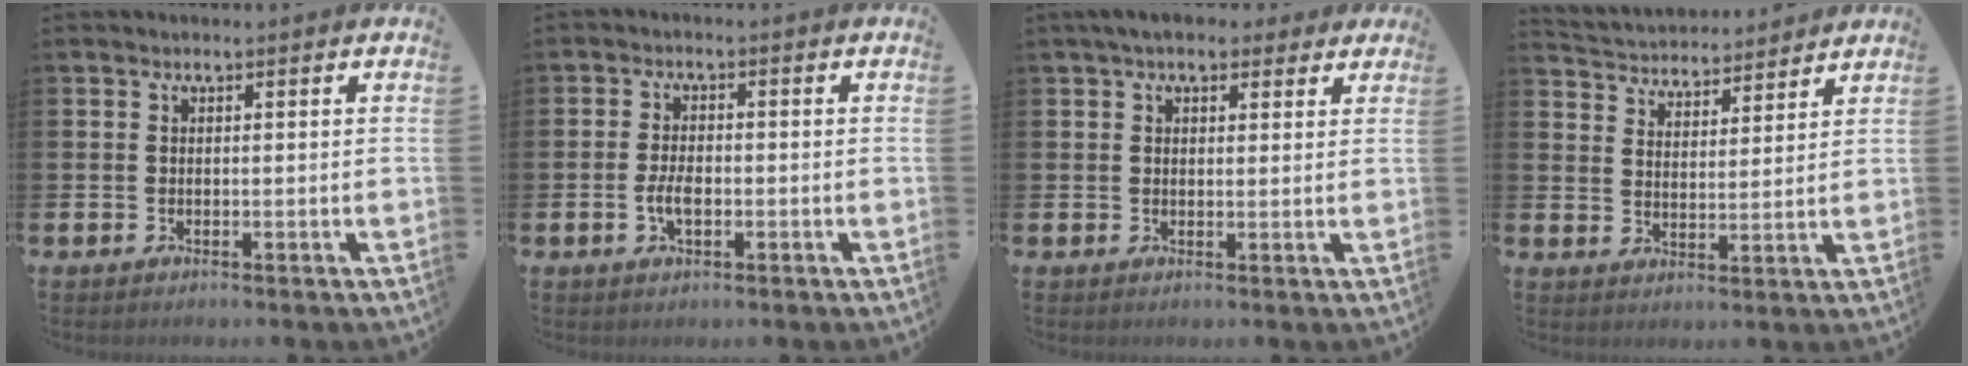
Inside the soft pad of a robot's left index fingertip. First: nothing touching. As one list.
[{"total": 3.2, "force": [-0.7, 1.5, 2.7], "torque": [-0.043, 0.000, -0.013]}, {"total": 4.6, "force": [3.9, 1.9, 1.7], "torque": [-0.035, -0.004, 0.070]}, {"total": 4.3, "force": [4.2, 1.0, -0.4], "torque": [-0.012, -0.031, 0.072]}]